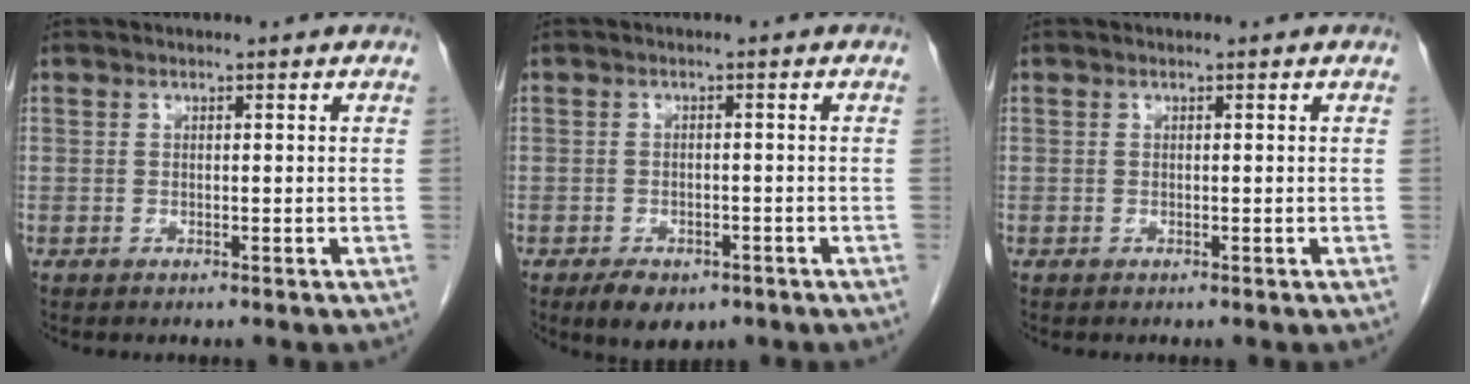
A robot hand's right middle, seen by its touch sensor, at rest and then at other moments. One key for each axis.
{"total": 5.2, "fx": -3.5, "fy": 2.7, "fz": 2.7, "tx": -0.042, "ty": -0.005, "tz": -0.046}
{"total": 0.0}